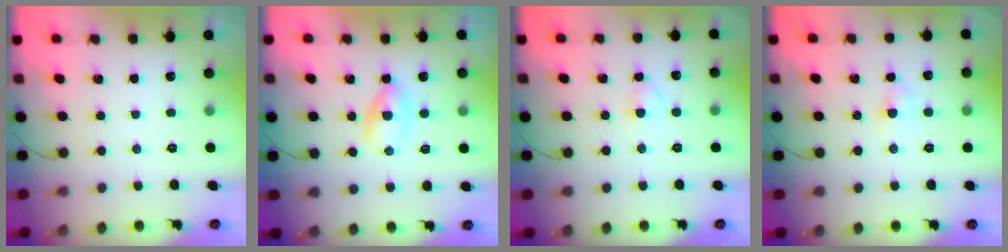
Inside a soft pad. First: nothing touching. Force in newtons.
{"total": 3.0, "press": 2.8, "slide": 1.2}
{"total": 2.9, "press": 2.7, "slide": 1.1}
{"total": 3.0, "press": 2.8, "slide": 1.0}